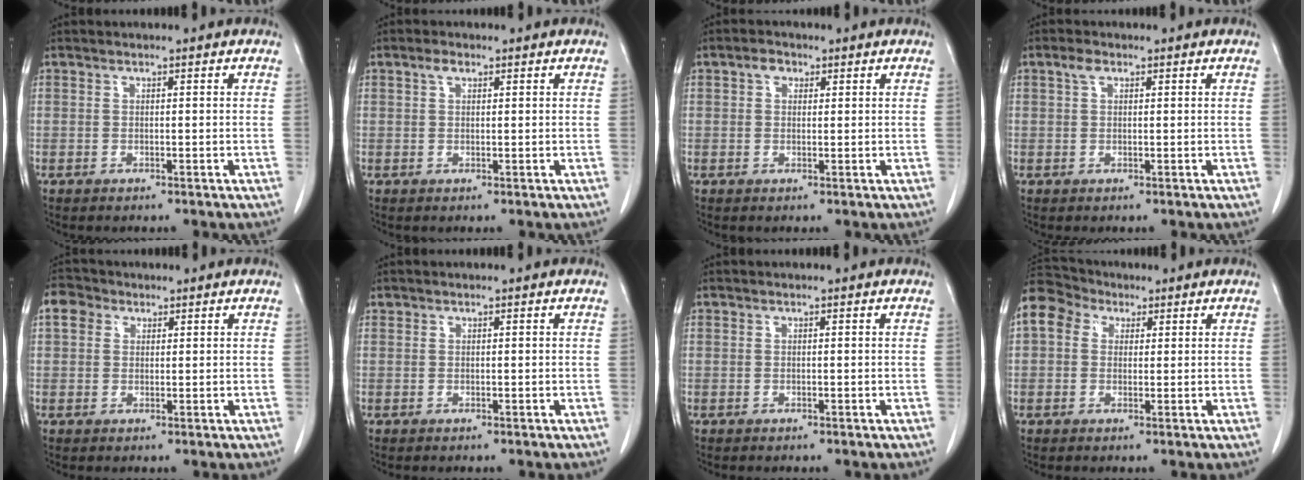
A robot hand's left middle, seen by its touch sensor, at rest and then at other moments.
{"total": 1.5, "force": [0.9, 0.7, 1.0], "torque": [-0.023, 0.008, 0.015]}
{"total": 2.0, "force": [1.0, 1.4, 1.1], "torque": [-0.022, 0.008, 0.016]}
{"total": 1.5, "force": [0.8, 0.8, 1.0], "torque": [-0.023, 0.010, 0.015]}
{"total": 3.3, "force": [1.5, 2.7, 1.2], "torque": [-0.026, 0.013, 0.030]}
{"total": 0.0}
{"total": 0.0}
{"total": 7.1, "force": [3.2, 5.4, 3.4], "torque": [-0.079, 0.040, 0.060]}